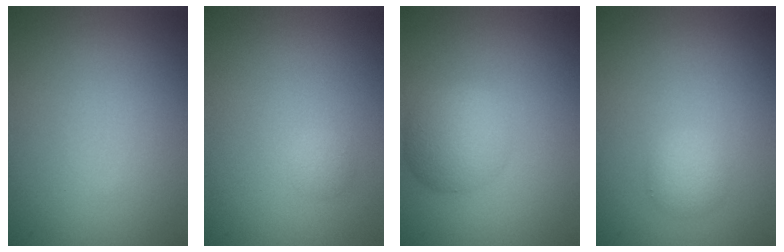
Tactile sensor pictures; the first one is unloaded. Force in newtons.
{"total": 0.7, "press": 0.7, "slide": 0.0}
{"total": 3.7, "press": 3.7, "slide": 0.1}
{"total": 1.7, "press": 1.7, "slide": 0.1}